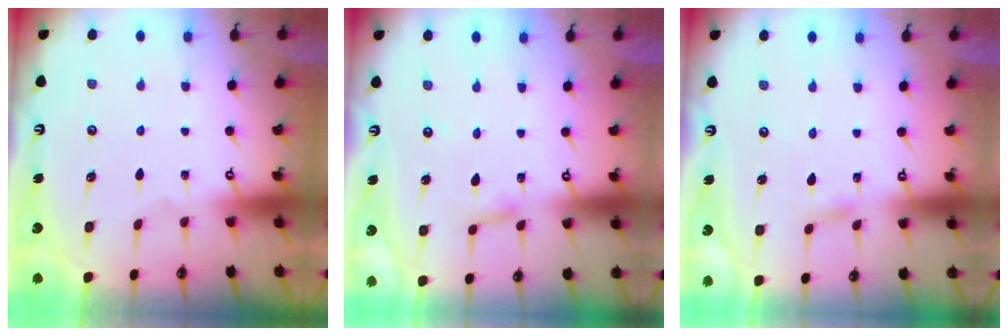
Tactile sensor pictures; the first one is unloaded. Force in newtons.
{"total": 2.7, "press": 2.7, "slide": 0.3}
{"total": 2.4, "press": 2.4, "slide": 0.2}